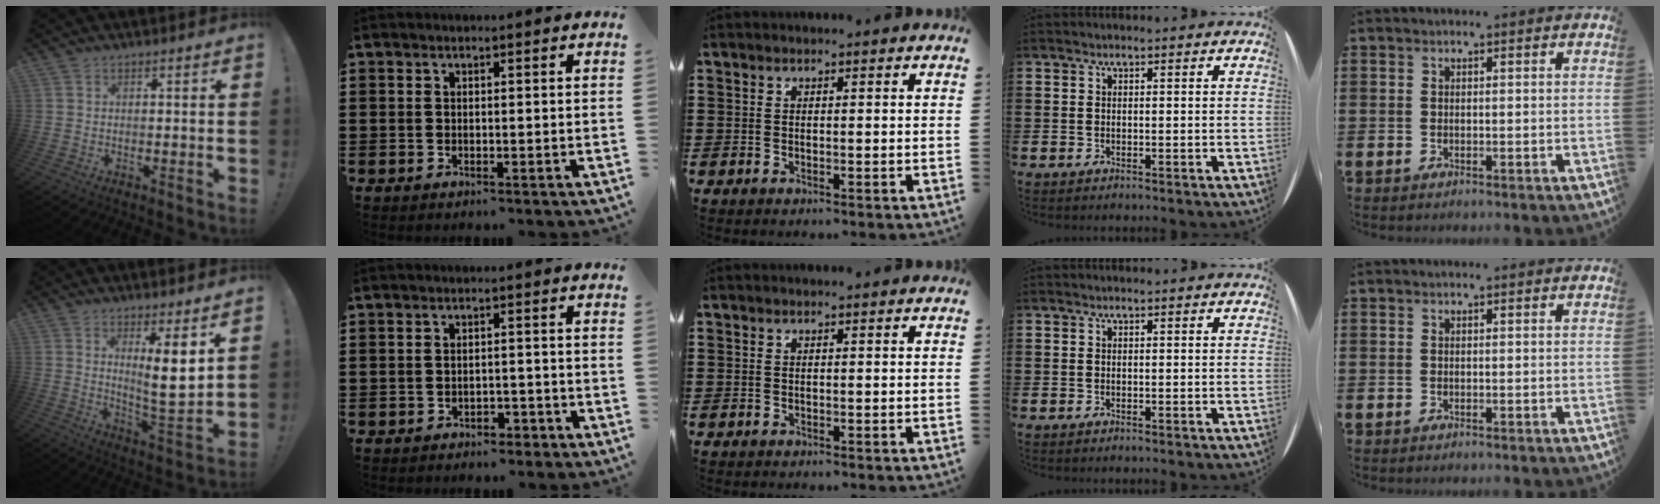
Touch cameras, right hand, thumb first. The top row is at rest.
{"thumb": {"total": 9.8, "force": [3.8, 1.2, 8.9], "torque": [-0.127, -0.040, 0.061]}, "index": {"total": 1.9, "force": [-1.8, 0.7, 0.2], "torque": [-0.011, -0.001, -0.038]}}